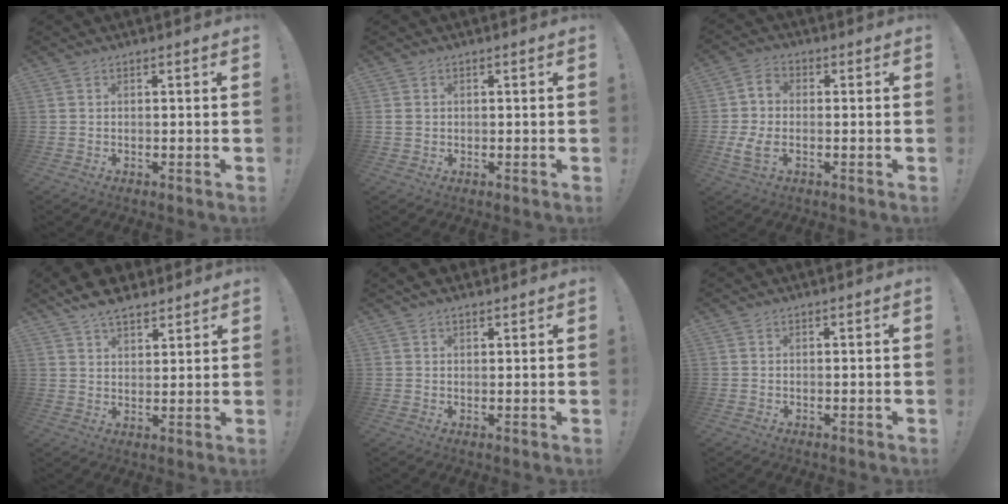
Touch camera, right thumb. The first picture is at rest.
{"total": 1.8, "force": [0.3, 1.6, 0.7], "torque": [-0.010, 0.006, 0.004]}
{"total": 6.6, "force": [-1.4, 3.9, 5.1], "torque": [-0.102, -0.006, -0.023]}
{"total": 8.1, "force": [6.5, 3.7, 3.2], "torque": [-0.046, -0.034, 0.121]}
{"total": 2.4, "force": [2.1, 0.9, 0.8], "torque": [-0.009, -0.008, 0.038]}
{"total": 0.0}